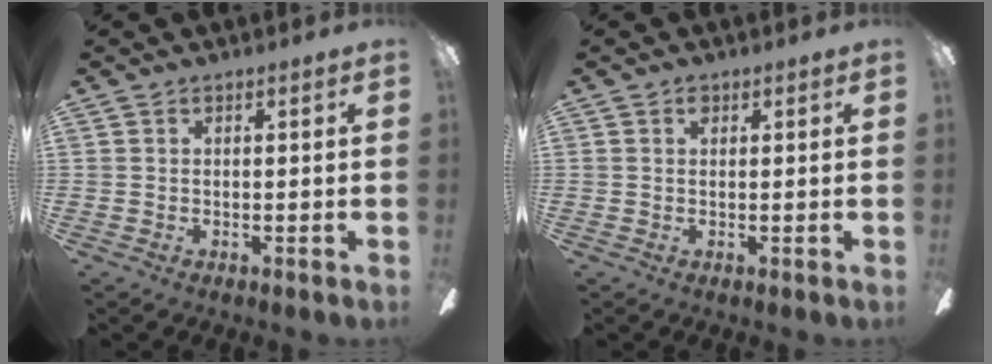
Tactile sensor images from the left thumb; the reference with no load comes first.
{"total": 1.2, "force": [0.6, 0.7, 0.6], "torque": [-0.006, 0.000, 0.009]}